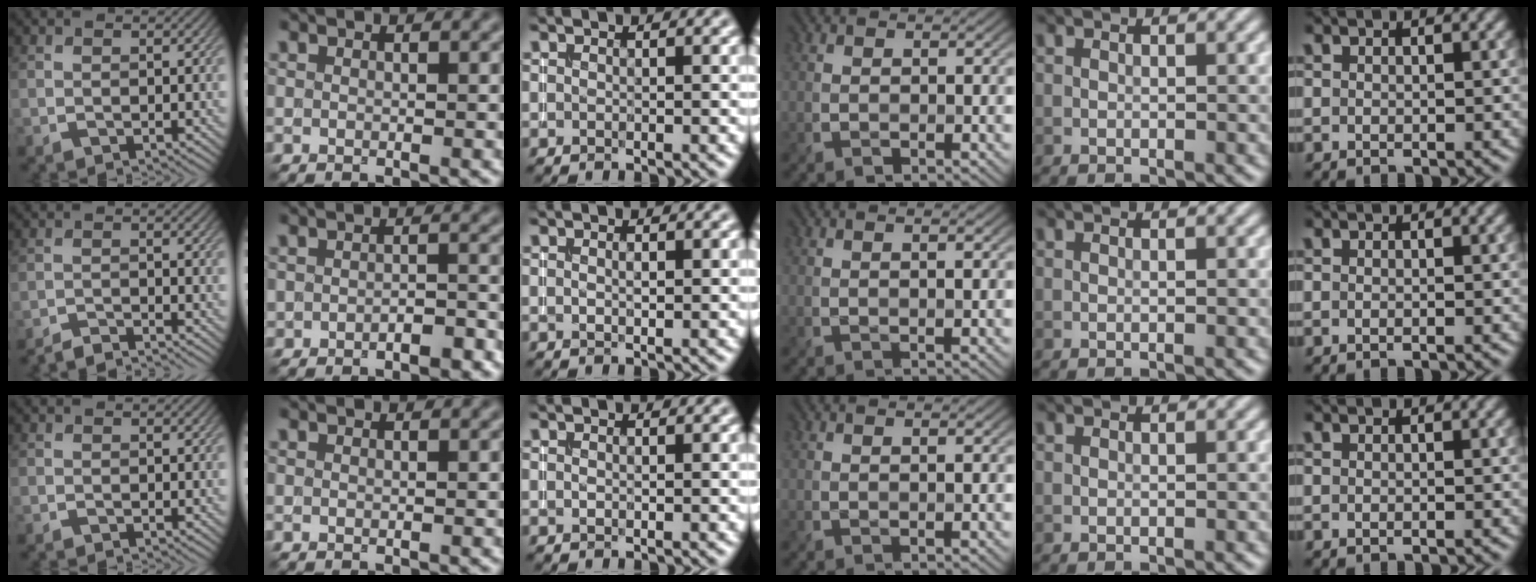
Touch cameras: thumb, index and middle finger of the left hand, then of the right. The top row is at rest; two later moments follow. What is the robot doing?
{"motion": "insert", "object": "backpack"}